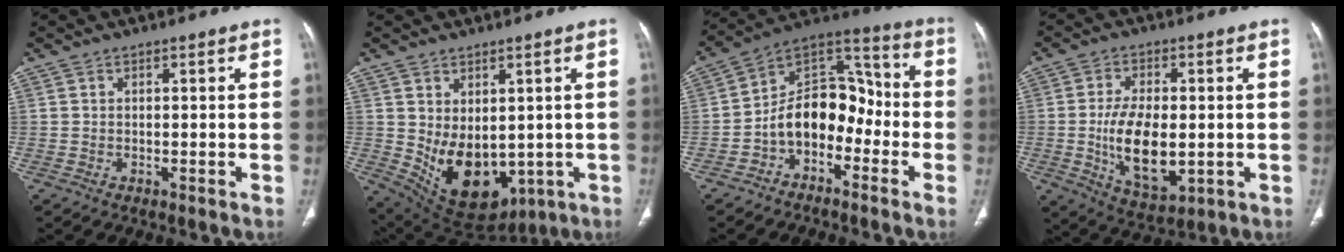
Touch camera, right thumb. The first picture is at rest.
{"total": 13.8, "force": [-0.7, 9.1, 10.3], "torque": [-0.138, -0.017, 0.031]}
{"total": 13.3, "force": [-4.4, 9.1, 8.7], "torque": [-0.106, 0.079, -0.086]}
{"total": 12.7, "force": [-1.4, 6.6, 10.7], "torque": [-0.182, -0.011, -0.012]}